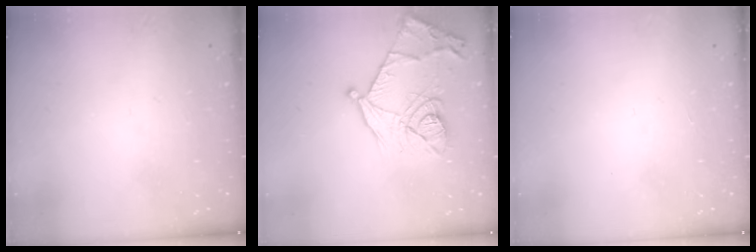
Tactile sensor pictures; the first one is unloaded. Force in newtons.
{"total": 17.1, "press": 17.1, "slide": 1.2}
{"total": 1.5, "press": 1.5, "slide": 0.1}